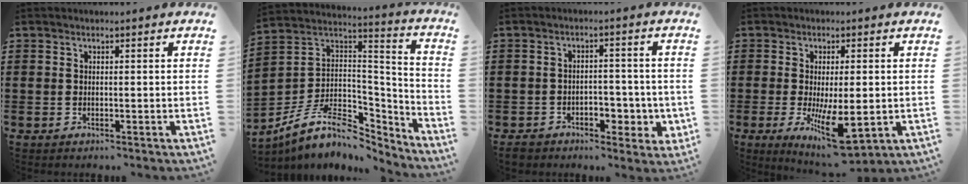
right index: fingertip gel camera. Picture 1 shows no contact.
{"total": 10.6, "force": [-6.3, 5.8, 6.3], "torque": [-0.137, 0.002, -0.116]}
{"total": 4.5, "force": [-2.0, 3.1, 2.5], "torque": [-0.045, 0.011, -0.039]}
{"total": 8.8, "force": [-1.8, 3.0, 8.1], "torque": [-0.138, -0.014, -0.026]}